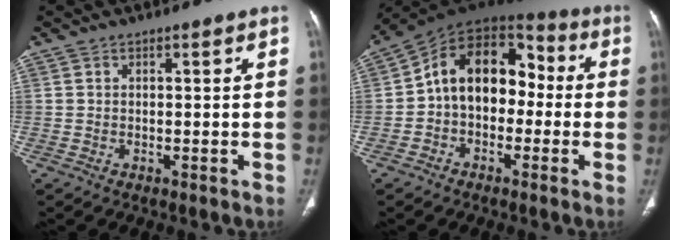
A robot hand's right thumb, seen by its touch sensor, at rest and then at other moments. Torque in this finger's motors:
{"motor_torque": [-0.25, 1.44, 0.37, 0.12, 0.14]}